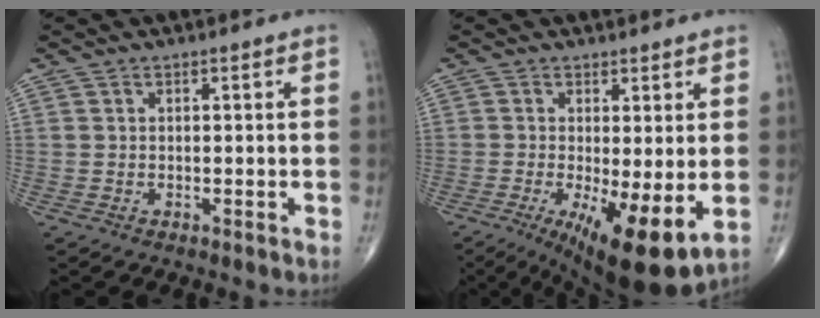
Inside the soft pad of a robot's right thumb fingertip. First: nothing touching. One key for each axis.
{"total": 12.6, "fx": -2.7, "fy": 3.8, "fz": 11.7, "tx": -0.184, "ty": -0.025, "tz": -0.031}